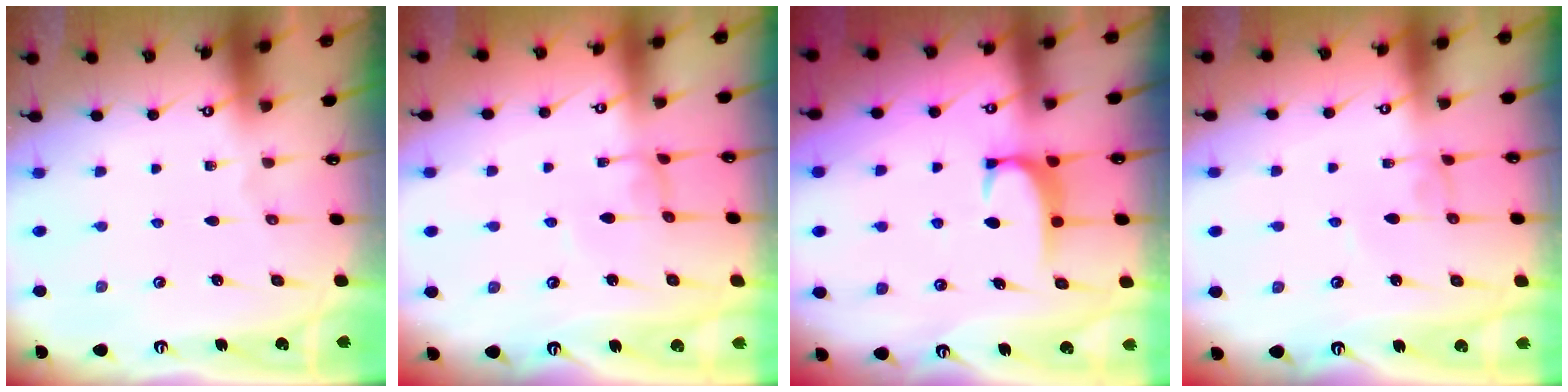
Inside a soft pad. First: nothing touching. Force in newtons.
{"total": 1.4, "press": 1.4, "slide": 0.1}
{"total": 1.8, "press": 1.8, "slide": 0.5}
{"total": 1.4, "press": 1.4, "slide": 0.1}